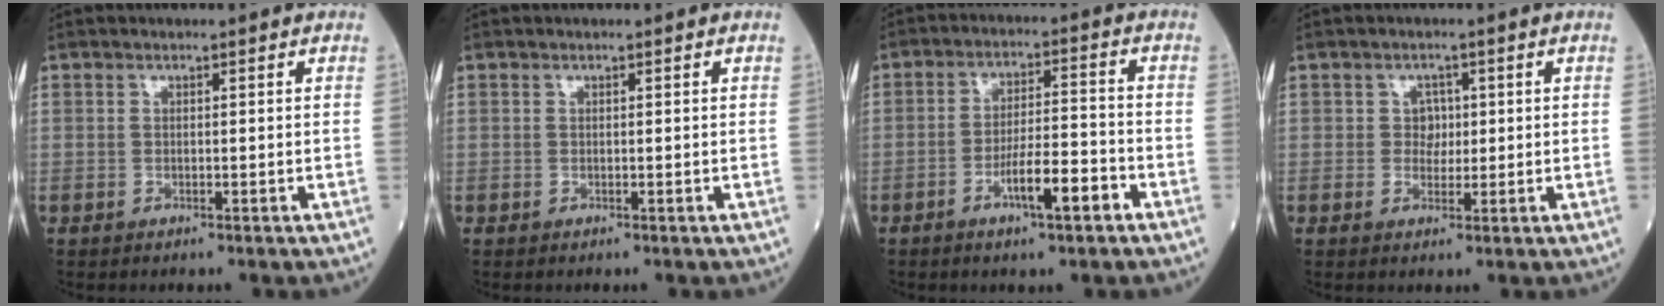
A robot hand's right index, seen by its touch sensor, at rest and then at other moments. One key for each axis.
{"total": 0.0}
{"total": 7.2, "fx": -3.6, "fy": 1.0, "fz": 6.1, "tx": -0.105, "ty": 0.003, "tz": -0.061}
{"total": 2.3, "fx": 0.4, "fy": 2.0, "fz": 1.1, "tx": -0.009, "ty": 0.001, "tz": 0.003}